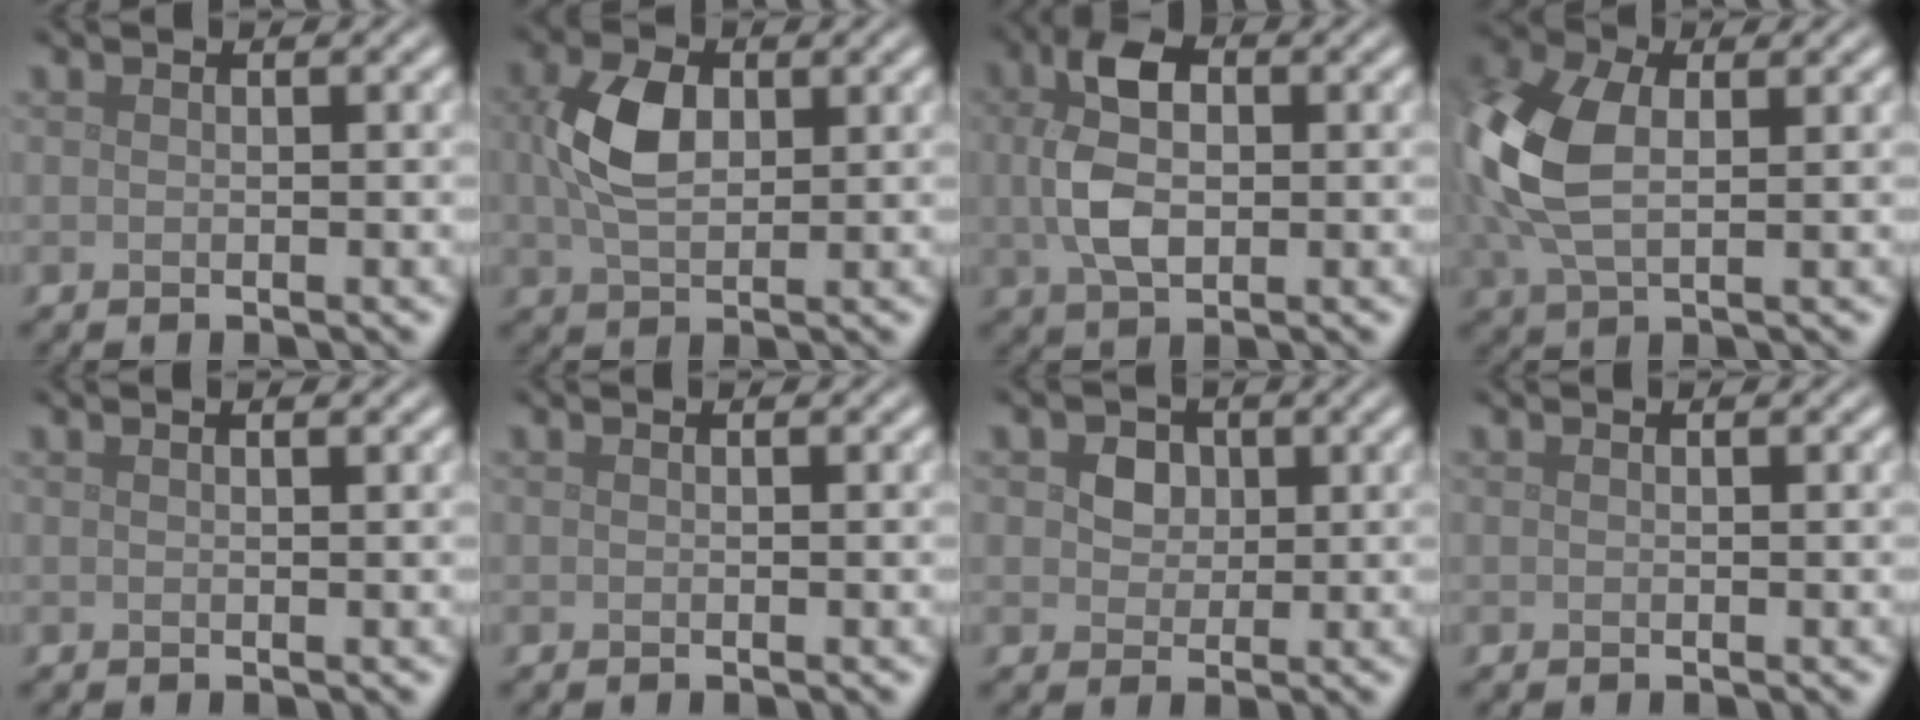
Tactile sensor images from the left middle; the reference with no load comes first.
{"total": 5.0, "force": [0.9, 3.2, 3.7], "torque": [-0.090, 0.000, 0.018]}
{"total": 5.5, "force": [0.5, 3.3, 4.3], "torque": [-0.093, 0.007, 0.007]}
{"total": 9.0, "force": [0.7, 5.7, 6.9], "torque": [-0.195, 0.000, 0.015]}
{"total": 1.1, "force": [0.7, 0.3, 0.8], "torque": [-0.011, 0.002, 0.002]}
{"total": 0.0}
{"total": 2.7, "force": [1.0, 2.2, 1.3], "torque": [-0.026, -0.001, 0.012]}
{"total": 0.0}